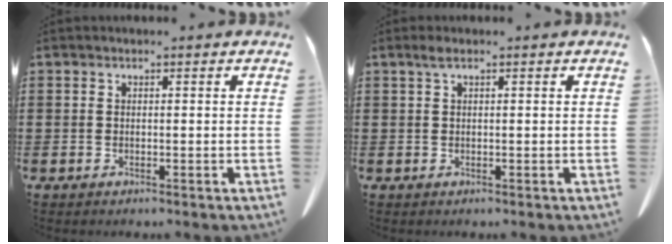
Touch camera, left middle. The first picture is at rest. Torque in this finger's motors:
{"motor_torque": [0.35, -0.18, 0.00, 0.03]}